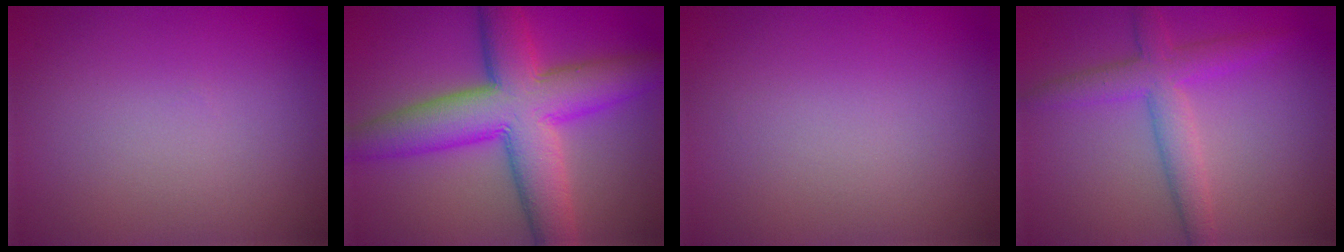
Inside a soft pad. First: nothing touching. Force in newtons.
{"total": 10.8, "press": 10.8, "slide": 0.3}
{"total": 0.0}
{"total": 4.0, "press": 4.0, "slide": 0.1}